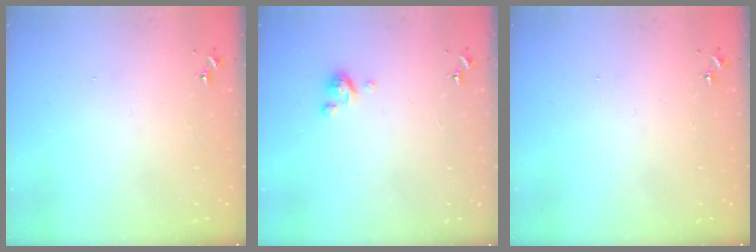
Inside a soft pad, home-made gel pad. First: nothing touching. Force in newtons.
{"total": 3.8, "press": 3.8, "slide": 0.3}
{"total": 0.0}